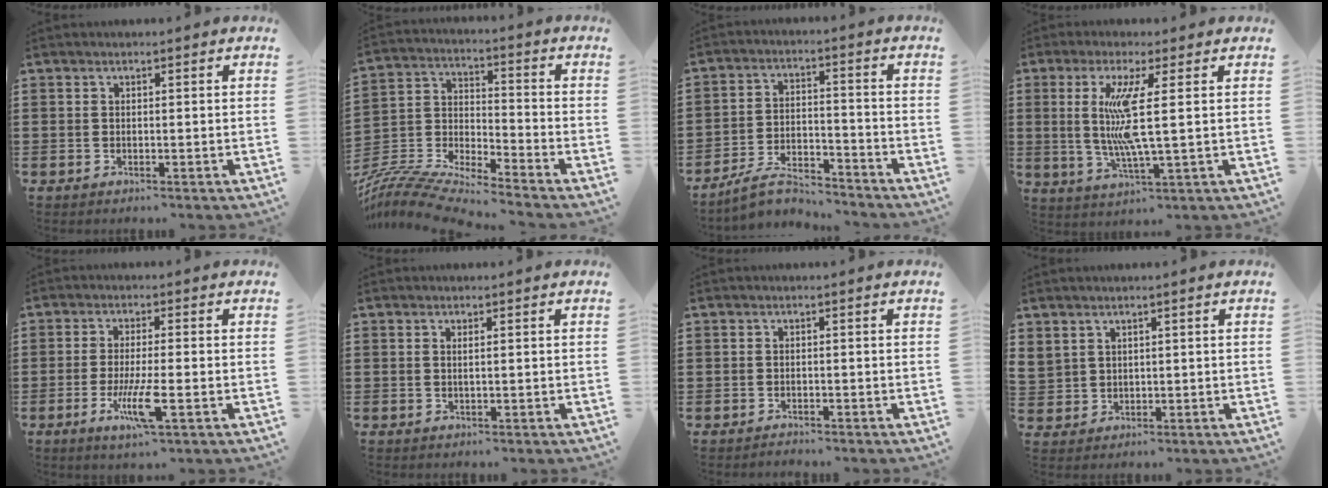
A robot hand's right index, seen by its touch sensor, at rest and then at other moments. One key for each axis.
{"total": 8.8, "fx": -8.4, "fy": 0.3, "fz": 2.5, "tx": -0.066, "ty": -0.004, "tz": -0.174}
{"total": 6.5, "fx": -6.0, "fy": 1.2, "fz": 2.1, "tx": -0.050, "ty": 0.006, "tz": -0.117}
{"total": 8.6, "fx": 1.5, "fy": 0.2, "fz": 8.4, "tx": -0.175, "ty": -0.014, "tz": 0.016}
{"total": 6.8, "fx": -2.5, "fy": 0.9, "fz": 6.3, "tx": -0.128, "ty": -0.020, "tz": -0.046}
{"total": 0.8, "fx": 0.1, "fy": -0.1, "fz": 0.7, "tx": -0.014, "ty": -0.003, "tz": 0.002}
{"total": 1.0, "fx": -1.0, "fy": 0.4, "fz": -0.1, "tx": 0.000, "ty": 0.003, "tz": -0.022}
{"total": 2.1, "fx": 1.7, "fy": 1.2, "fz": 0.1, "tx": -0.010, "ty": 0.006, "tz": 0.034}